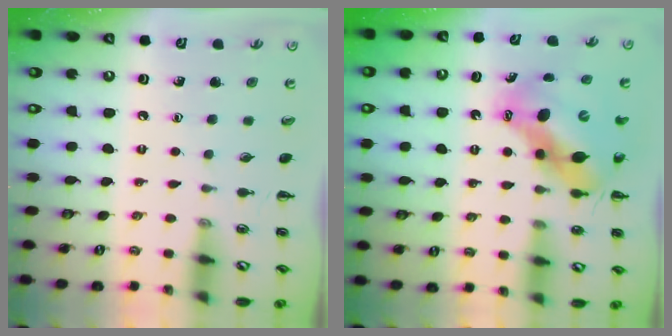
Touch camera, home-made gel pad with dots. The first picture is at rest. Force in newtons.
{"total": 13.1, "press": 12.7, "slide": 3.3}